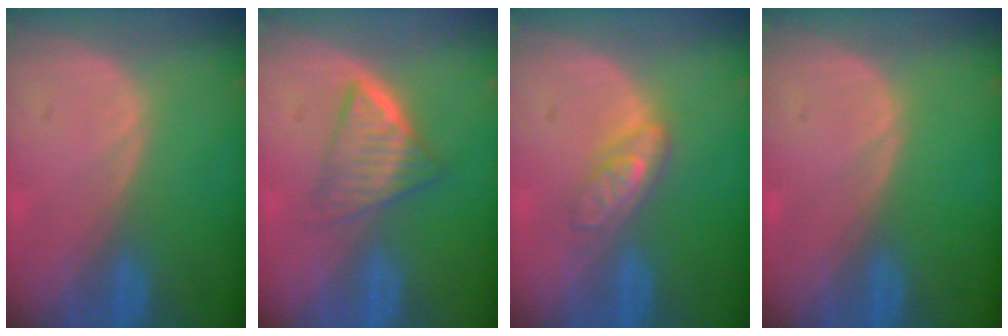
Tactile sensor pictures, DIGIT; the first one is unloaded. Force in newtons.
{"total": 6.4, "press": 5.4, "slide": 3.4}
{"total": 4.8, "press": 4.3, "slide": 2.1}
{"total": 0.0}